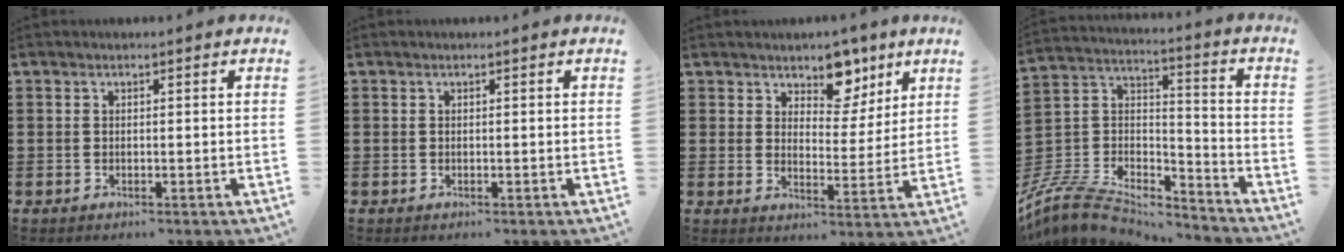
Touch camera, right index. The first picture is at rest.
{"total": 0.0}
{"total": 7.1, "force": [5.4, 4.2, 2.0], "torque": [-0.038, -0.021, 0.093]}
{"total": 9.5, "force": [-8.1, 3.4, 3.6], "torque": [-0.090, 0.010, -0.165]}